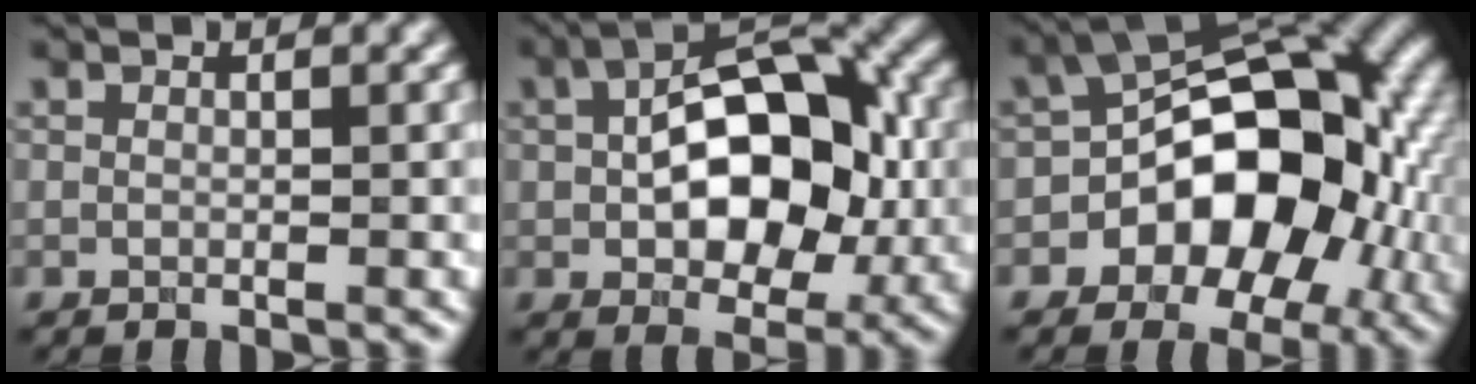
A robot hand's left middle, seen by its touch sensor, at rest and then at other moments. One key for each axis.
{"total": 11.5, "fx": 0.7, "fy": 6.9, "fz": 9.1, "tx": -0.129, "ty": 0.014, "tz": 0.012}
{"total": 12.6, "fx": -2.4, "fy": 8.4, "fz": 9.0, "tx": -0.092, "ty": 0.013, "tz": -0.044}